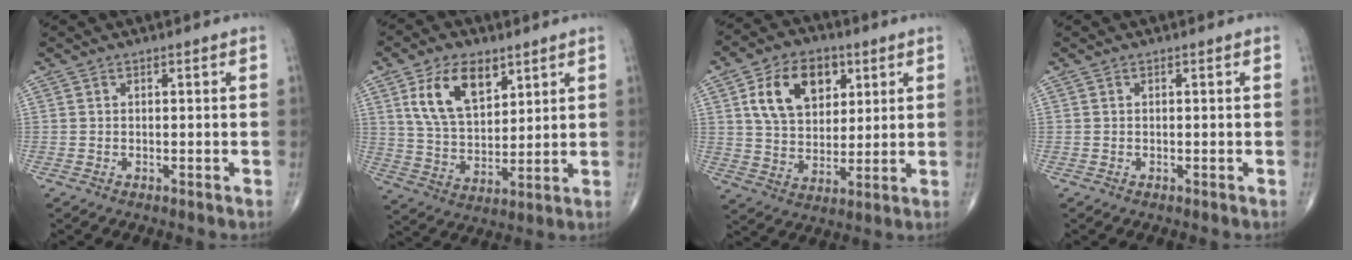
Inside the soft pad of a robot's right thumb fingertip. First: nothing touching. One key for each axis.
{"total": 12.9, "fx": 6.1, "fy": 7.2, "fz": 8.7, "tx": -0.138, "ty": -0.025, "tz": 0.123}
{"total": 14.0, "fx": 5.2, "fy": 9.5, "fz": 9.0, "tx": -0.120, "ty": -0.012, "tz": 0.094}
{"total": 0.0}